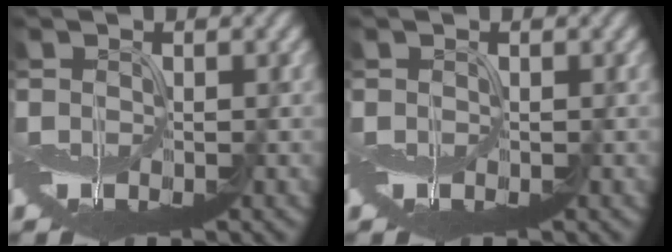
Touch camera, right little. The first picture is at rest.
{"total": 0.0}